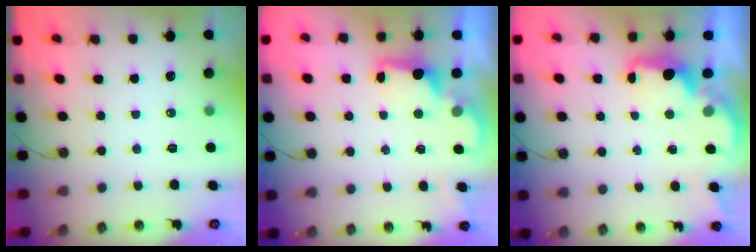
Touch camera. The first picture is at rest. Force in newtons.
{"total": 3.3, "press": 3.3, "slide": 0.7}
{"total": 2.2, "press": 2.1, "slide": 0.8}